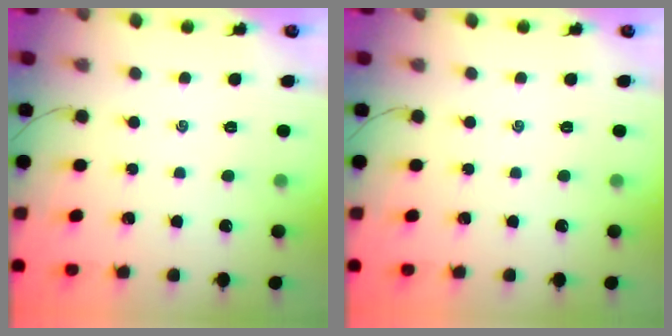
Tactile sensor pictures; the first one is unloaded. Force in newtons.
{"total": 0.0}